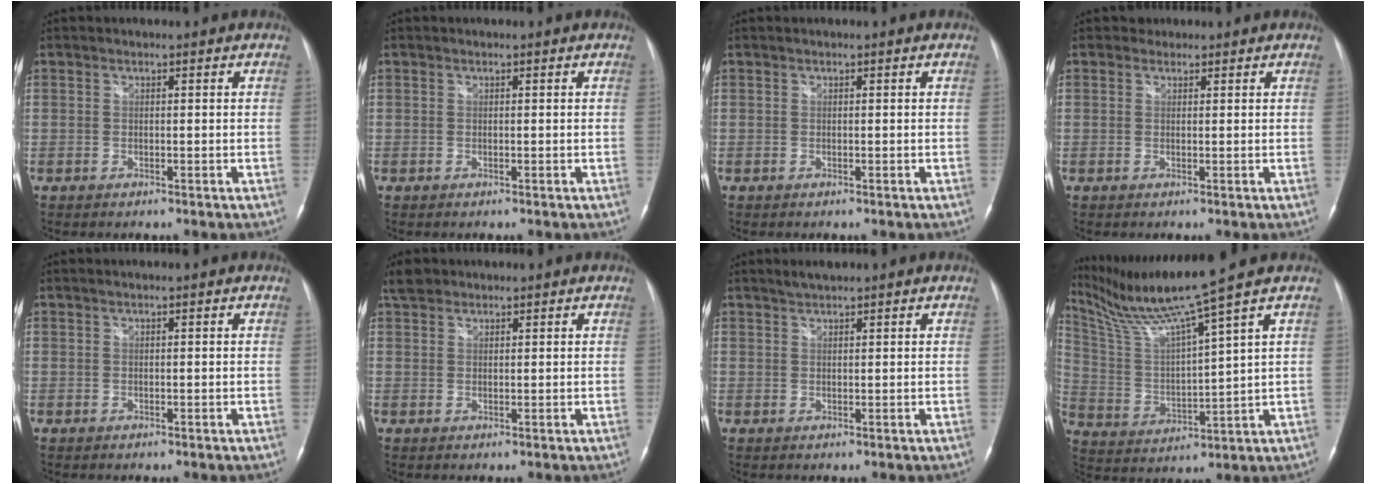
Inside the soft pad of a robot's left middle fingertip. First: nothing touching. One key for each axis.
{"total": 0.0}
{"total": 0.0}
{"total": 1.1, "fx": 0.9, "fy": 0.7, "fz": -0.2, "tx": 0.002, "ty": 0.003, "tz": 0.010}
{"total": 0.0}
{"total": 2.8, "fx": 2.3, "fy": 1.5, "fz": 0.7, "tx": -0.022, "ty": 0.015, "tz": 0.043}
{"total": 1.7, "fx": 1.6, "fy": 0.1, "fz": 0.6, "tx": -0.016, "ty": 0.004, "tz": 0.033}
{"total": 12.2, "fx": 10.0, "fy": -3.2, "fz": 6.3, "tx": -0.128, "ty": -0.012, "tz": 0.199}